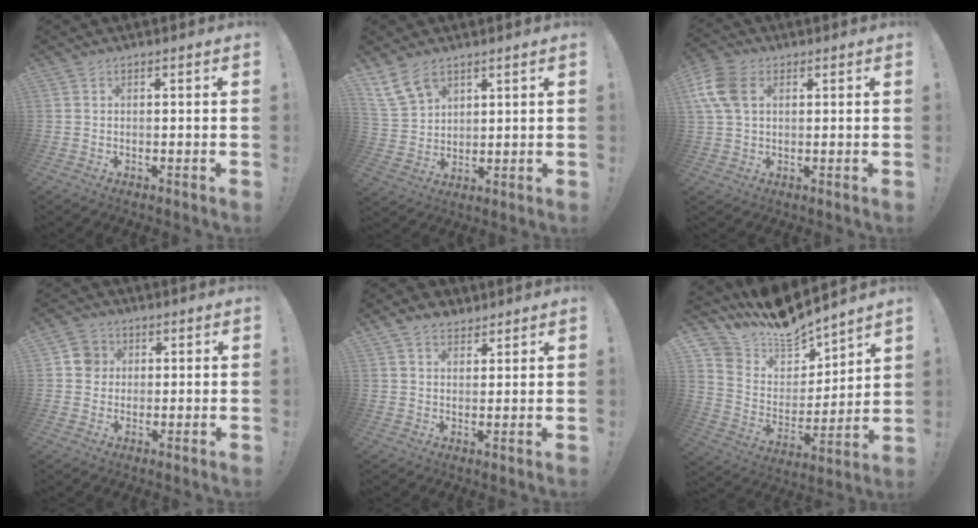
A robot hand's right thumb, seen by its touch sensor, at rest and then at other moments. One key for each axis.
{"total": 9.8, "fx": 6.6, "fy": 6.0, "fz": 4.1, "tx": -0.080, "ty": -0.028, "tz": 0.135}
{"total": 10.1, "fx": 2.9, "fy": 6.9, "fz": 6.8, "tx": -0.148, "ty": 0.005, "tz": 0.058}
{"total": 6.1, "fx": 1.4, "fy": 5.8, "fz": 1.6, "tx": -0.017, "ty": 0.004, "tz": 0.029}
{"total": 5.2, "fx": 3.7, "fy": 3.4, "fz": 1.5, "tx": -0.024, "ty": -0.016, "tz": 0.070}
{"total": 12.2, "fx": 11.8, "fy": 3.3, "fz": 0.6, "tx": -0.039, "ty": -0.114, "tz": 0.210}